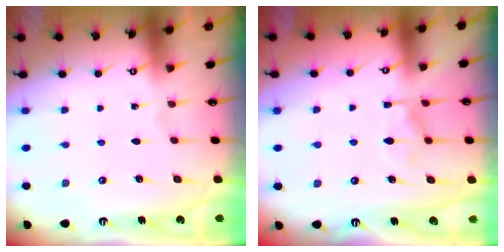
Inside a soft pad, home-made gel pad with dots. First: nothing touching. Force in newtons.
{"total": 7.6, "press": 7.6, "slide": 0.6}